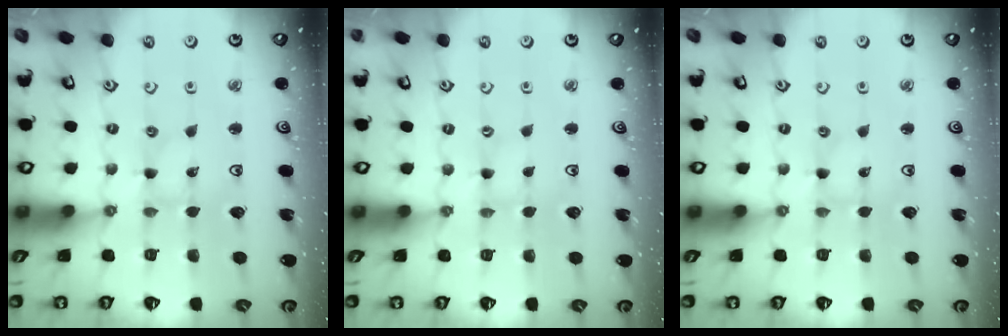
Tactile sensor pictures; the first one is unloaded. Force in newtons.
{"total": 0.0}
{"total": 0.0}